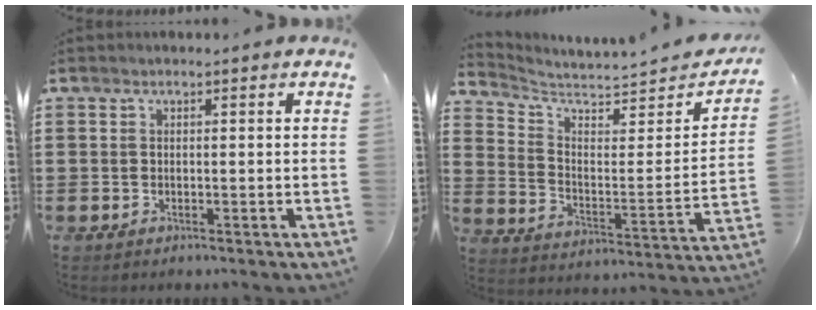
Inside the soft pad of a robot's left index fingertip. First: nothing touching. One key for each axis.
{"total": 4.6, "fx": 4.2, "fy": 0.8, "fz": 1.7, "tx": -0.057, "ty": -0.038, "tz": 0.068}